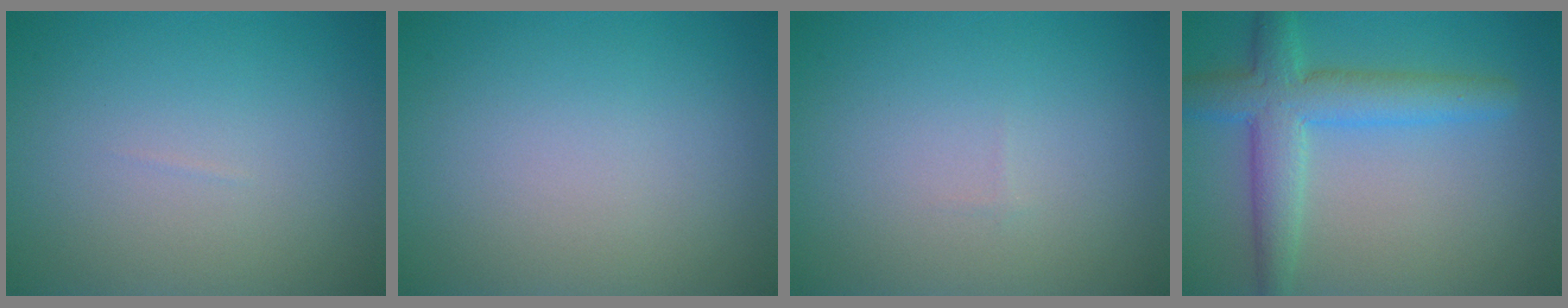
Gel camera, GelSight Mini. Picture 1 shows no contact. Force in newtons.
{"total": 0.0}
{"total": 0.0}
{"total": 5.4, "press": 5.4, "slide": 0.3}